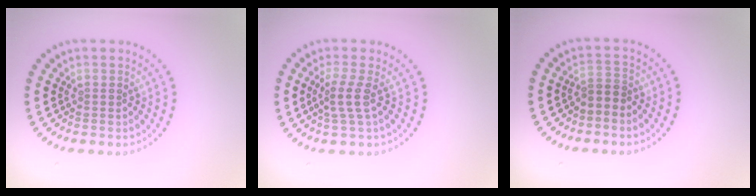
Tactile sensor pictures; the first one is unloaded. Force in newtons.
{"total": 2.1, "press": 1.6, "slide": 1.4}
{"total": 1.8, "press": 1.4, "slide": 1.1}